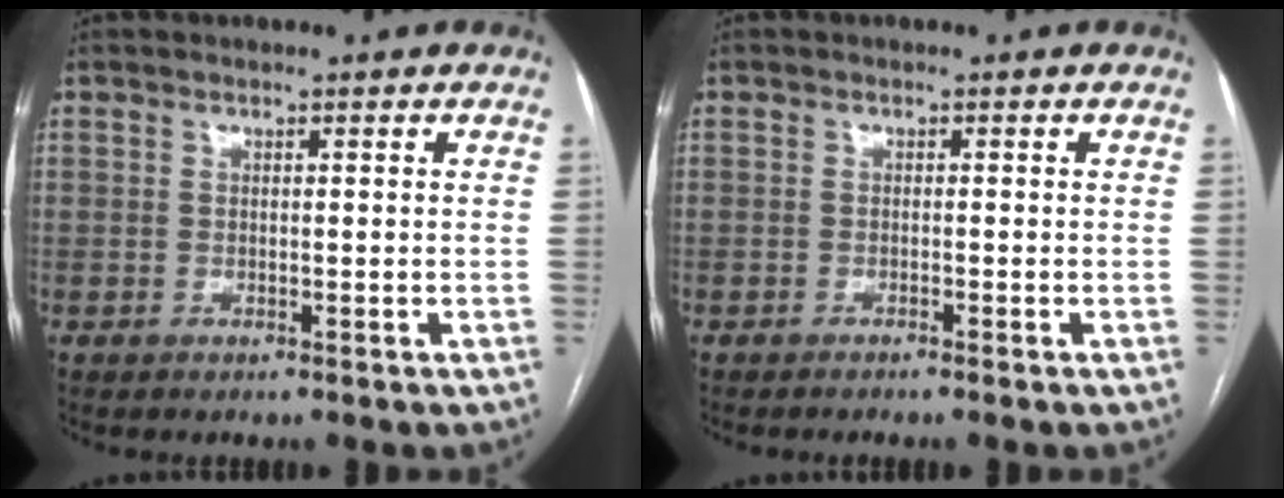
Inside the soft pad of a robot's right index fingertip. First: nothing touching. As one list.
[{"total": 1.1, "force": [-0.9, -0.2, 0.6], "torque": [-0.011, 0.001, -0.013]}]